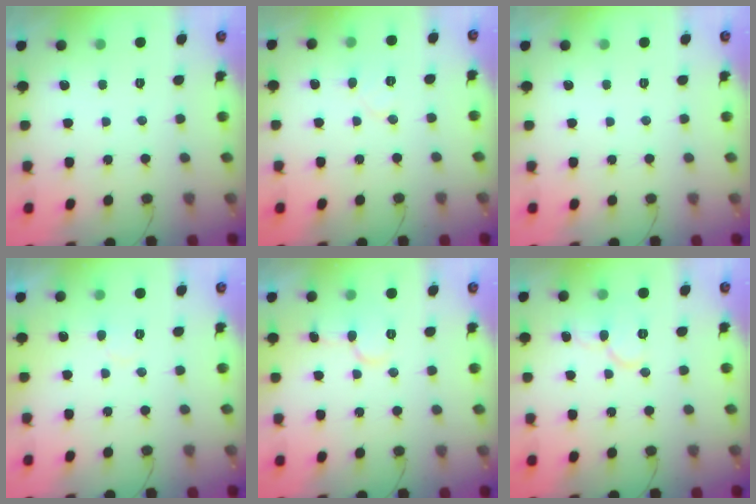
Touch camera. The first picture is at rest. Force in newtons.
{"total": 5.6, "press": 5.6, "slide": 0.7}
{"total": 0.0}
{"total": 6.0, "press": 6.0, "slide": 0.3}
{"total": 7.3, "press": 7.2, "slide": 0.7}
{"total": 8.0, "press": 8.0, "slide": 0.9}